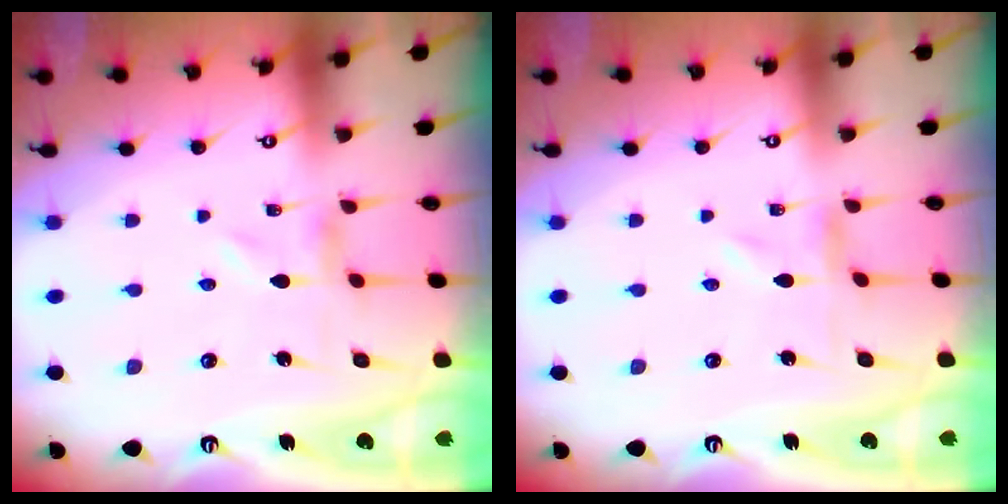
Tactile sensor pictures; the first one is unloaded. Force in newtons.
{"total": 0.0}